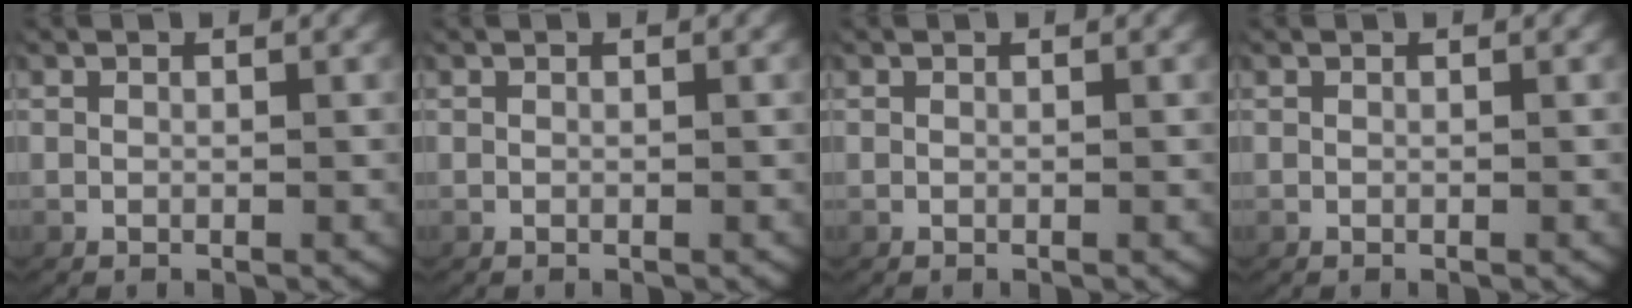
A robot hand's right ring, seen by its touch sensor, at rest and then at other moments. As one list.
[{"total": 0.0}, {"total": 0.0}, {"total": 0.0}]